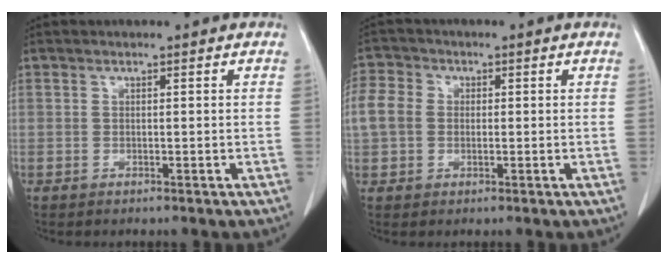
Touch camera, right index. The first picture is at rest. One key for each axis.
{"total": 10.4, "fx": 0.9, "fy": 8.9, "fz": 5.4, "tx": -0.161, "ty": 0.030, "tz": 0.018}